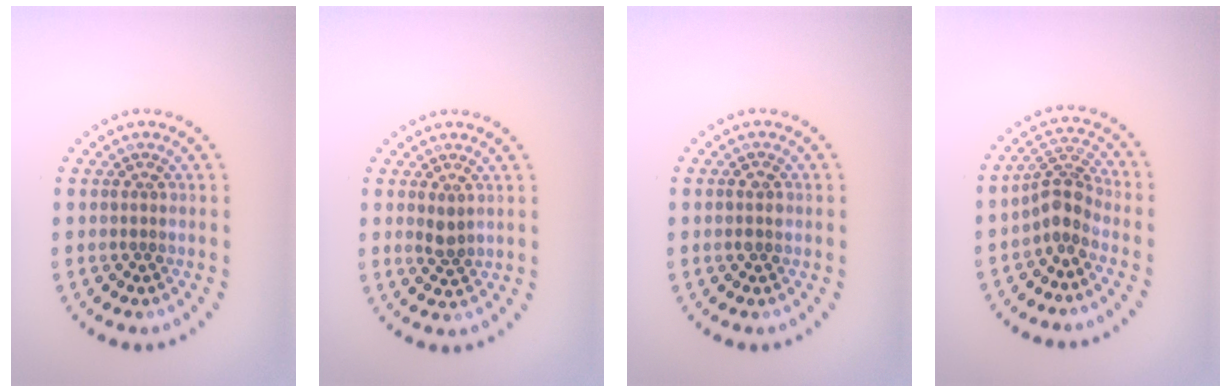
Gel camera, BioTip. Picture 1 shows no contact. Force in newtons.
{"total": 1.3, "press": 1.2, "slide": 0.4}
{"total": 1.5, "press": 1.5, "slide": 0.1}
{"total": 3.0, "press": 2.2, "slide": 2.0}